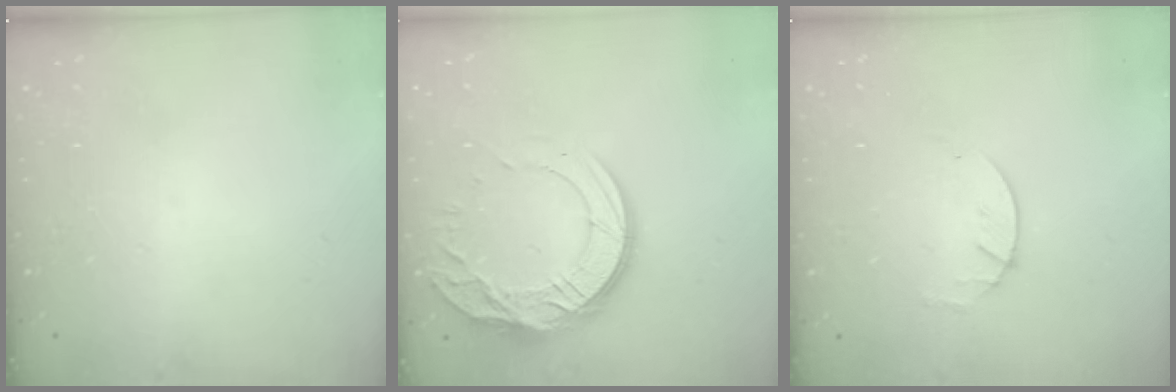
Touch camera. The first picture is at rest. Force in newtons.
{"total": 15.5, "press": 15.5, "slide": 1.1}
{"total": 2.9, "press": 2.9, "slide": 0.4}